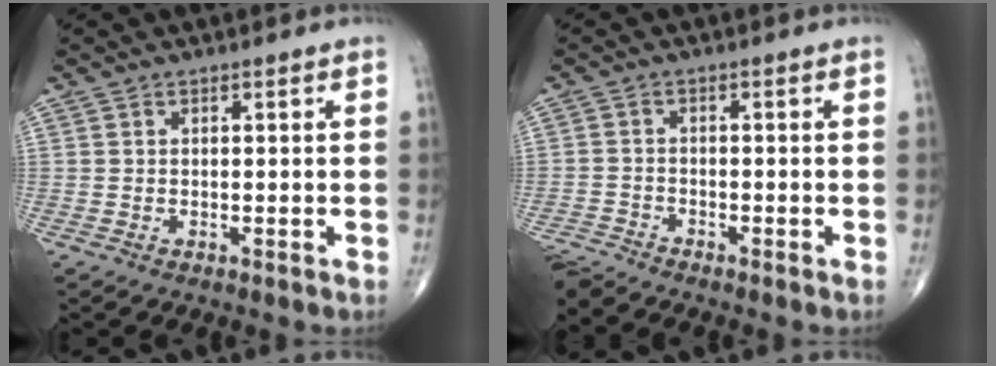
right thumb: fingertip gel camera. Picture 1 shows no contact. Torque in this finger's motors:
{"motor_torque": [0.46, -0.49, -0.08, -0.08, -0.05]}